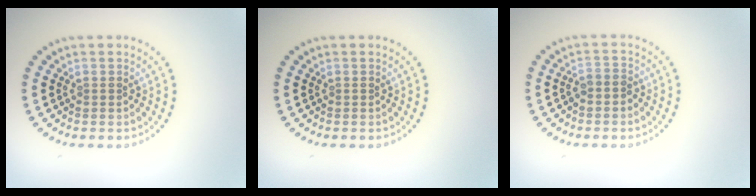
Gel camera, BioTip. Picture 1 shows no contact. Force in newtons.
{"total": 0.0}
{"total": 1.5, "press": 1.3, "slide": 0.8}